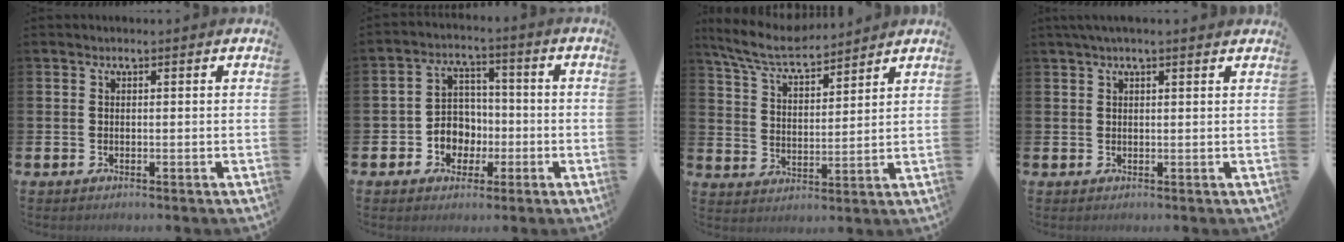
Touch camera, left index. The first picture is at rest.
{"total": 5.1, "force": [-1.1, 4.7, 1.5], "torque": [-0.039, 0.007, -0.026]}
{"total": 7.1, "force": [6.6, 1.1, 2.3], "torque": [-0.072, -0.031, 0.118]}
{"total": 2.1, "force": [1.6, 0.1, 1.3], "torque": [-0.024, 0.003, 0.028]}